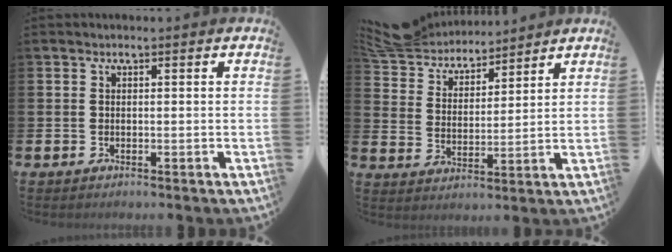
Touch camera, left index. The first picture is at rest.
{"total": 7.2, "force": [7.0, 1.8, 0.9], "torque": [-0.055, -0.040, 0.126]}